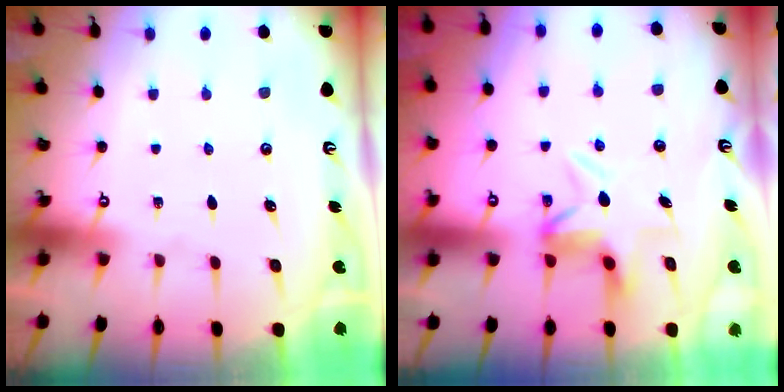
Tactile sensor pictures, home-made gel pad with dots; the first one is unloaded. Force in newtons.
{"total": 4.8, "press": 4.8, "slide": 0.4}